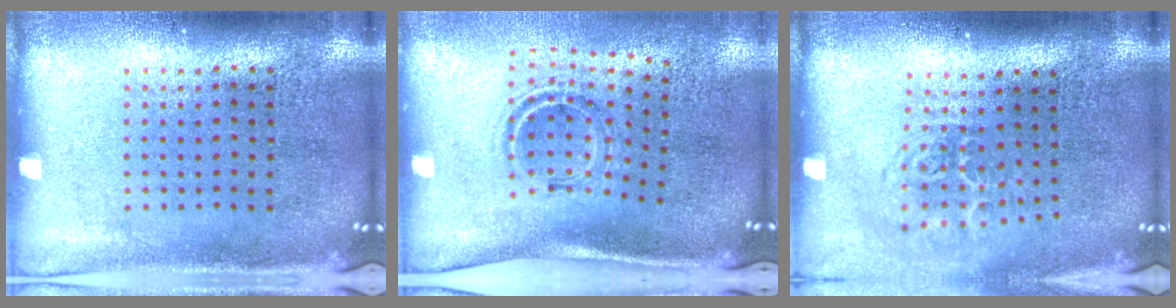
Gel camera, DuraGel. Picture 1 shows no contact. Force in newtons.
{"total": 1.1, "press": 1.0, "slide": 0.5}
{"total": 1.8, "press": 1.2, "slide": 1.4}